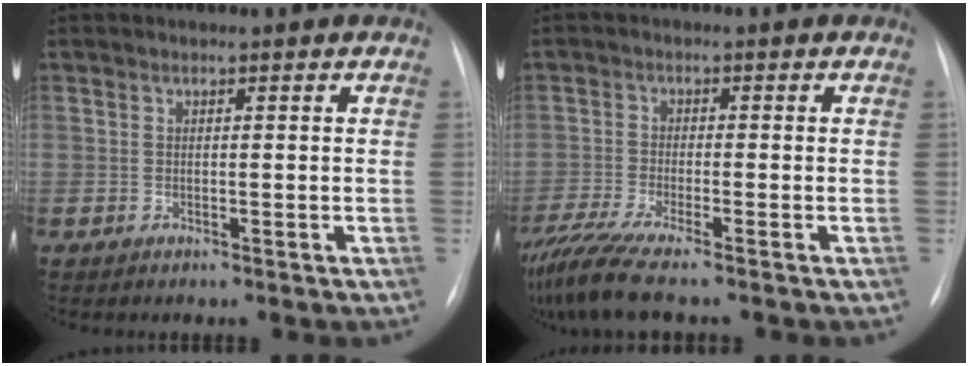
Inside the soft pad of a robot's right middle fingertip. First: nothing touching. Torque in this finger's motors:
{"motor_torque": [1.13, -1.01, 0.13, 0.11]}